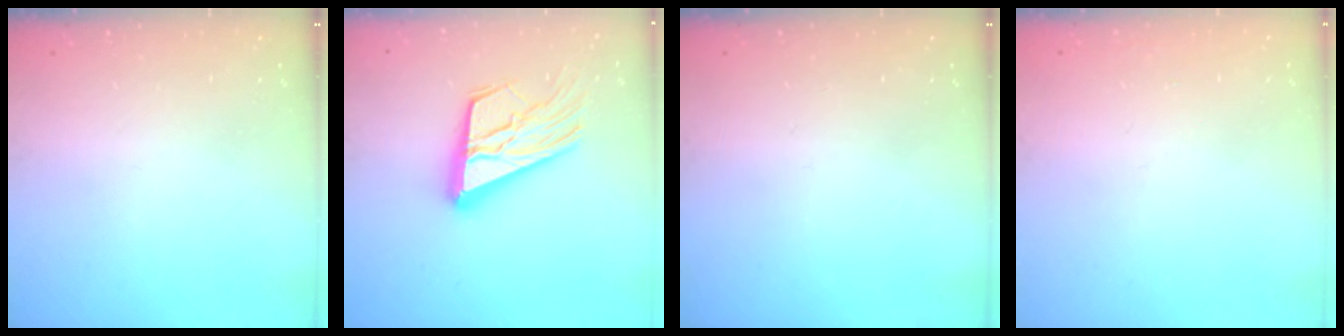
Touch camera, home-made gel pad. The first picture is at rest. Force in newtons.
{"total": 19.1, "press": 19.0, "slide": 2.5}
{"total": 0.0}
{"total": 0.9, "press": 0.9, "slide": 0.0}